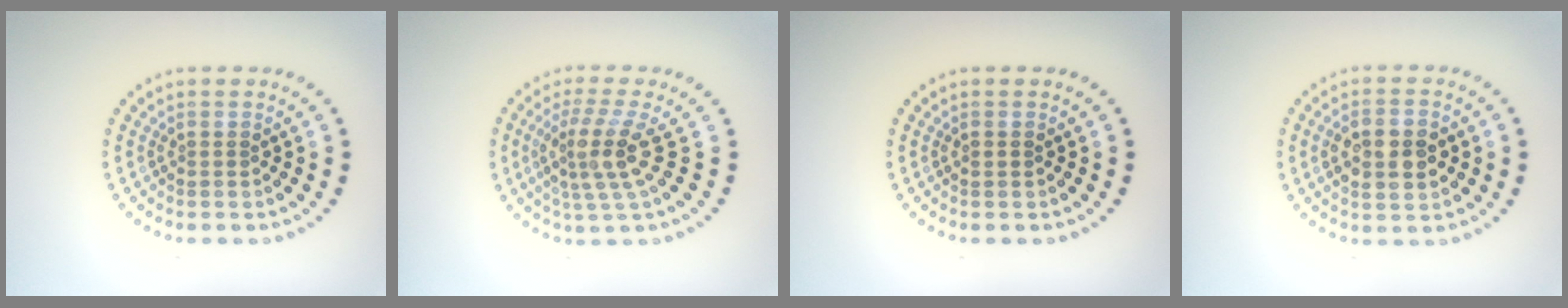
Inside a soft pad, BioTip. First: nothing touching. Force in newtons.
{"total": 4.0, "press": 2.9, "slide": 2.8}
{"total": 0.5, "press": 0.5, "slide": 0.1}
{"total": 4.2, "press": 4.2, "slide": 0.4}